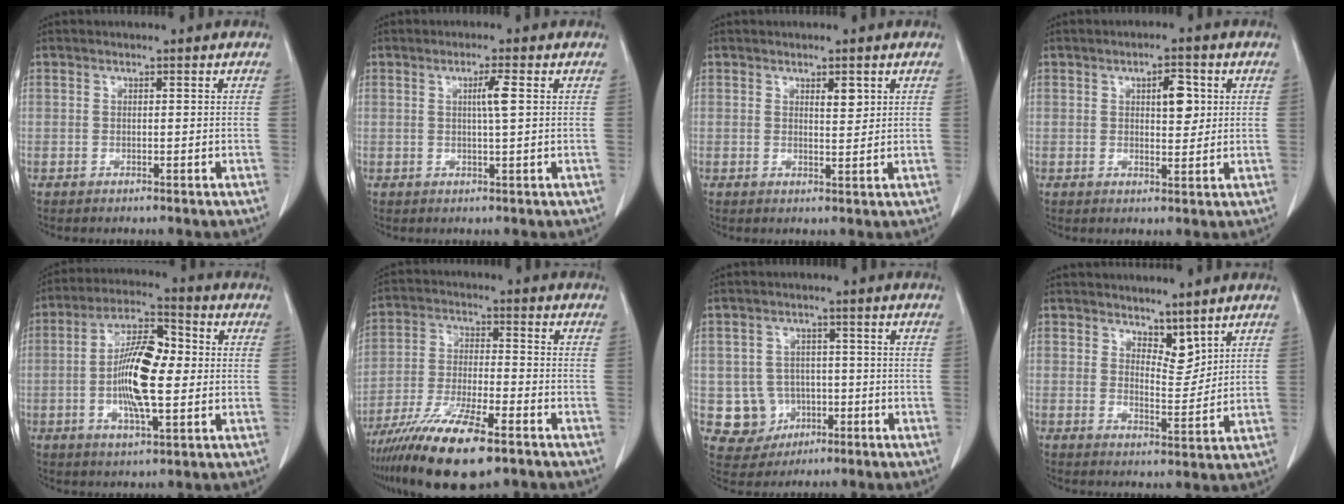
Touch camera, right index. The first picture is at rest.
{"total": 2.9, "force": [0.7, -0.3, 2.8], "torque": [-0.048, 0.000, 0.013]}
{"total": 2.2, "force": [1.2, 0.6, 1.7], "torque": [-0.026, -0.003, 0.023]}
{"total": 4.5, "force": [1.4, 1.8, 3.9], "torque": [-0.055, 0.004, 0.024]}
{"total": 12.6, "force": [-0.5, 3.7, 12.0], "torque": [-0.228, 0.014, -0.009]}
{"total": 14.9, "force": [-10.0, 2.9, 10.7], "torque": [-0.212, -0.035, -0.179]}
{"total": 6.5, "force": [-1.2, 6.2, 1.2], "torque": [-0.022, 0.010, -0.008]}
{"total": 4.3, "force": [3.5, 1.8, 1.8], "torque": [-0.024, -0.010, 0.065]}